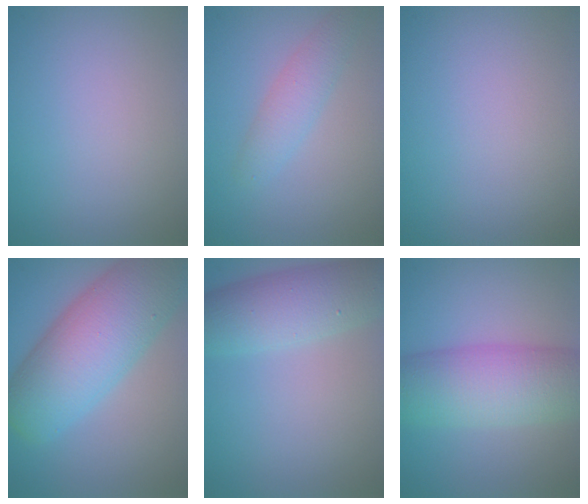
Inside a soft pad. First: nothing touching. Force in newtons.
{"total": 2.5, "press": 2.5, "slide": 0.0}
{"total": 0.0}
{"total": 10.5, "press": 10.5, "slide": 0.4}
{"total": 6.0, "press": 6.0, "slide": 0.3}
{"total": 8.2, "press": 8.2, "slide": 0.0}